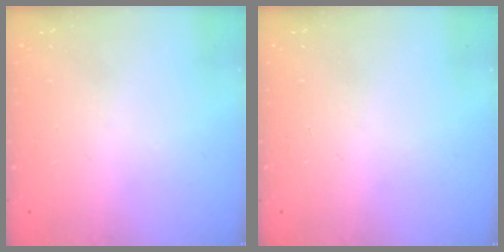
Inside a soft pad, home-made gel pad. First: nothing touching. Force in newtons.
{"total": 0.0}